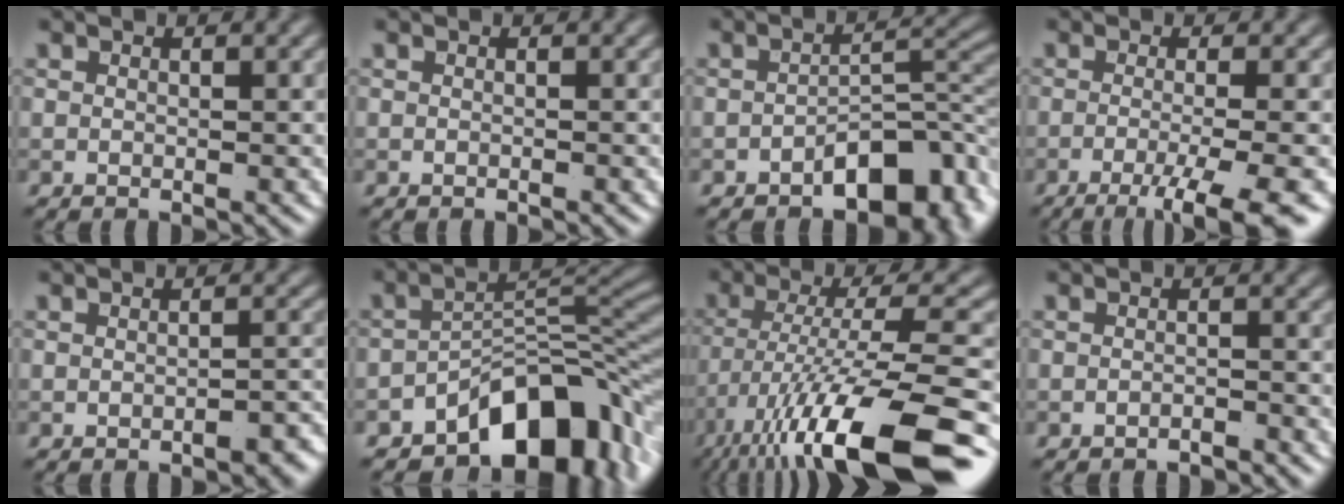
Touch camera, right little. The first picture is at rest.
{"total": 0.0}
{"total": 6.0, "force": [-3.2, 2.8, 4.3], "torque": [-0.050, 0.012, -0.054]}
{"total": 6.6, "force": [-3.2, 1.4, 5.6], "torque": [-0.074, -0.010, -0.053]}
{"total": 2.0, "force": [-1.2, 0.7, 1.4], "torque": [-0.016, 0.006, -0.015]}
{"total": 9.6, "force": [-5.8, 4.6, 6.1], "torque": [-0.067, 0.005, -0.099]}
{"total": 16.2, "force": [-9.2, 4.1, 12.7], "torque": [-0.236, -0.004, -0.153]}
{"total": 1.4, "force": [-1.3, 0.2, 0.4], "torque": [-0.002, 0.003, -0.024]}